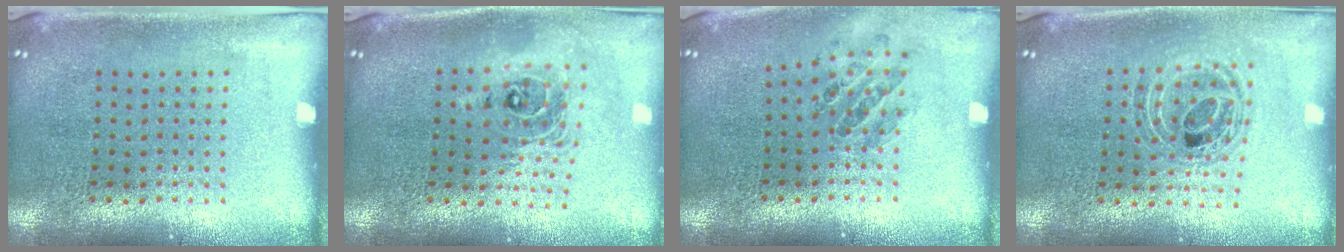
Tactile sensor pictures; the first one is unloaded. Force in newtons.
{"total": 2.0, "press": 1.6, "slide": 1.3}
{"total": 0.8, "press": 0.8, "slide": 0.0}
{"total": 0.8, "press": 0.8, "slide": 0.2}